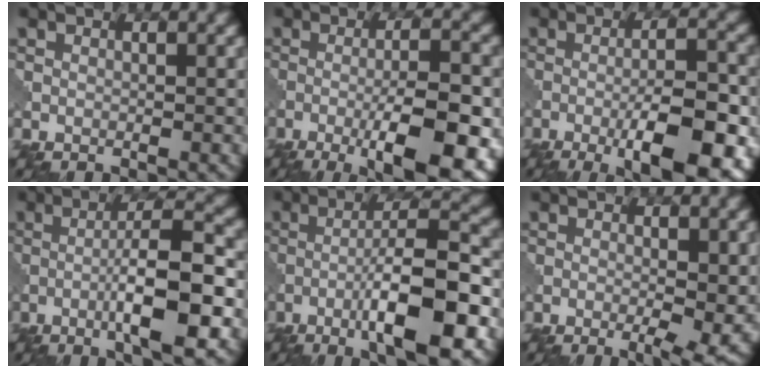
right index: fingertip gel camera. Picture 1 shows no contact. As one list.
[{"total": 9.9, "force": [-3.7, 2.4, 8.9], "torque": [-0.131, 0.001, -0.052]}, {"total": 9.4, "force": [-3.9, 2.4, 8.3], "torque": [-0.125, 0.001, -0.055]}, {"total": 7.7, "force": [-2.1, 1.2, 7.3], "torque": [-0.112, 0.014, -0.042]}, {"total": 9.4, "force": [-3.5, 1.7, 8.5], "torque": [-0.131, 0.015, -0.067]}, {"total": 4.3, "force": [-0.8, 0.9, 4.2], "torque": [-0.062, -0.012, -0.011]}]